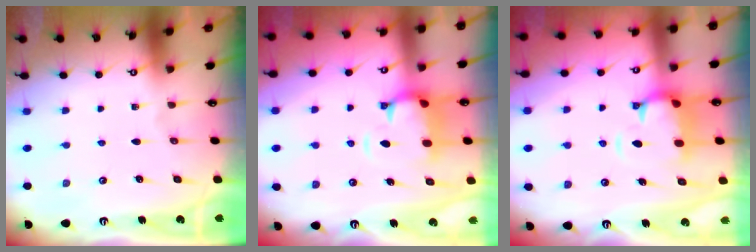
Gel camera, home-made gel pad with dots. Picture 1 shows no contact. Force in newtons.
{"total": 2.2, "press": 1.6, "slide": 1.4}
{"total": 2.2, "press": 1.6, "slide": 1.4}